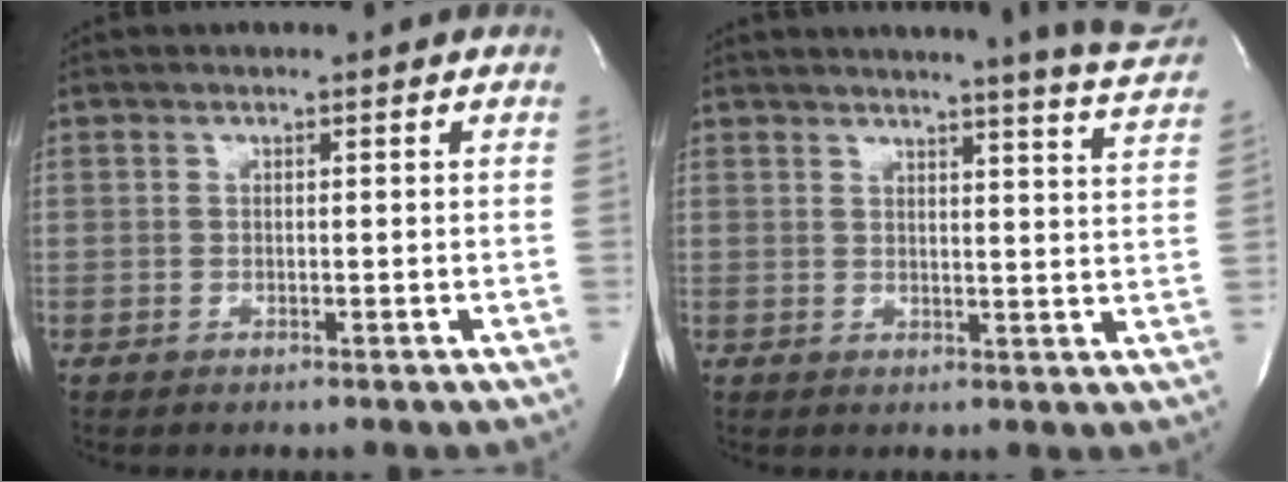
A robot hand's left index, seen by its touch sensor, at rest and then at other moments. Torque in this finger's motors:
{"motor_torque": [0.74, -0.87, 0.37, 0.05]}